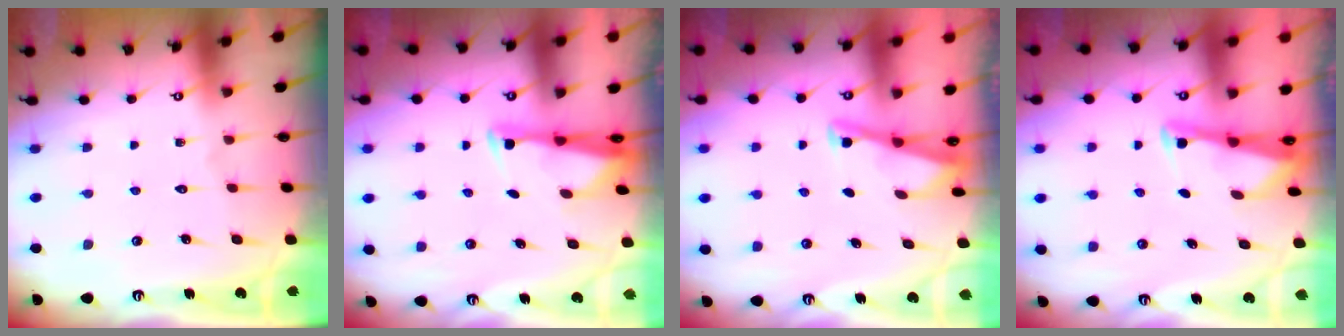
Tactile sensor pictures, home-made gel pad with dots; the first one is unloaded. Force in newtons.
{"total": 2.9, "press": 2.8, "slide": 0.8}
{"total": 2.9, "press": 2.9, "slide": 0.3}
{"total": 2.5, "press": 2.5, "slide": 0.2}